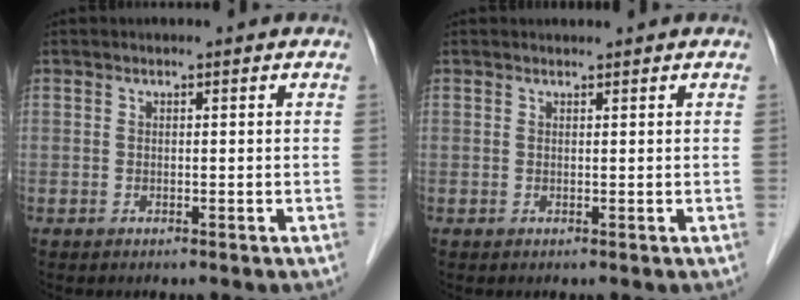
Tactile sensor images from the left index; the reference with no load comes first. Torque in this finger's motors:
{"motor_torque": [-0.15, -0.03, -0.03, -0.01]}